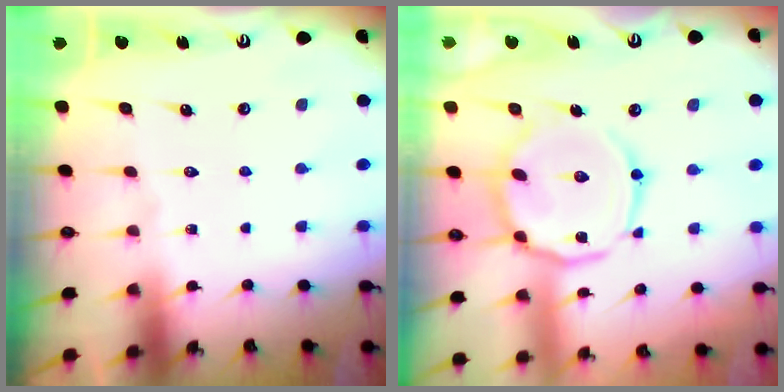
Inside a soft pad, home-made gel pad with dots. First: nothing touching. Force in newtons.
{"total": 14.8, "press": 14.7, "slide": 1.1}